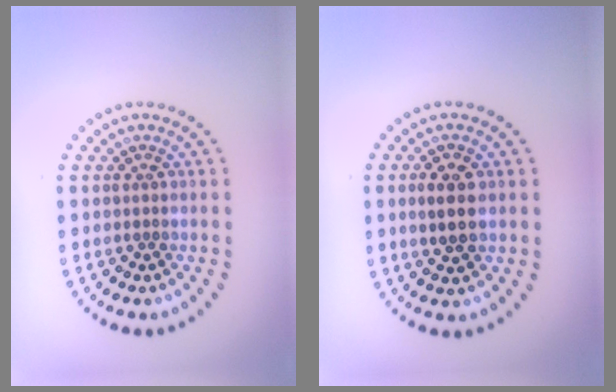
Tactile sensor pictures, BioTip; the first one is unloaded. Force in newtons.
{"total": 2.8, "press": 2.7, "slide": 0.3}